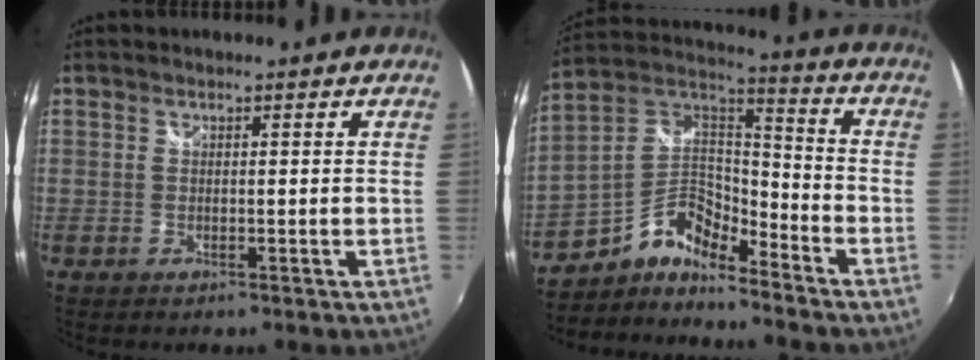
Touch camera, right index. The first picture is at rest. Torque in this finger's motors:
{"motor_torque": [0.59, -0.58, 0.25, 0.05]}